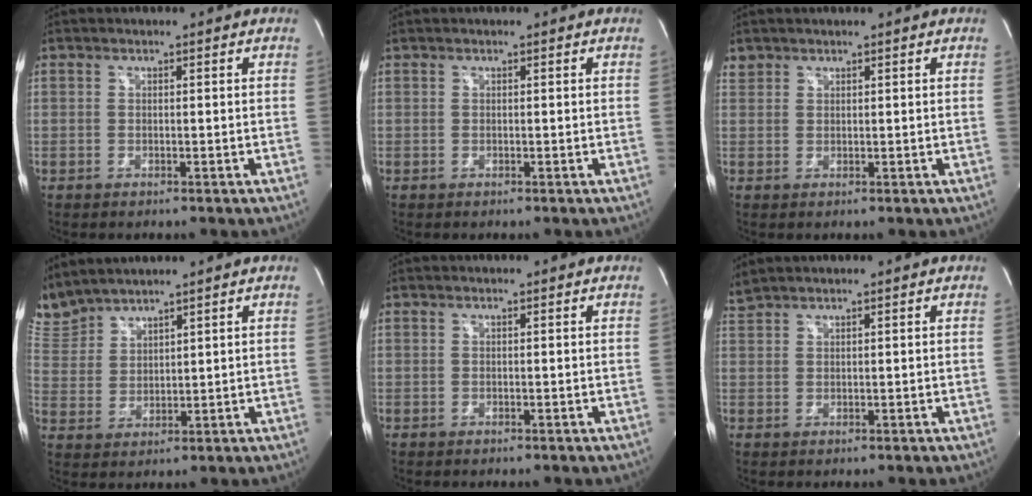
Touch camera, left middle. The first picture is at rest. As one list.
[{"total": 0.0}, {"total": 1.4, "force": [1.1, 0.8, -0.1], "torque": [0.007, 0.007, 0.019]}, {"total": 6.8, "force": [6.8, 0.7, 0.5], "torque": [-0.035, 0.017, 0.151]}, {"total": 0.0}, {"total": 1.9, "force": [1.9, -0.1, 0.4], "torque": [-0.015, 0.019, 0.045]}]